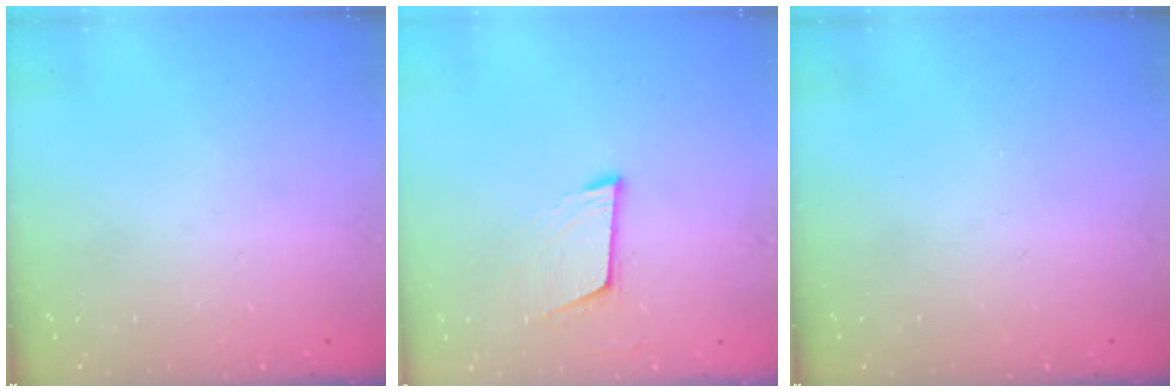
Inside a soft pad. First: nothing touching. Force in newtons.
{"total": 6.7, "press": 6.4, "slide": 2.0}
{"total": 0.0}